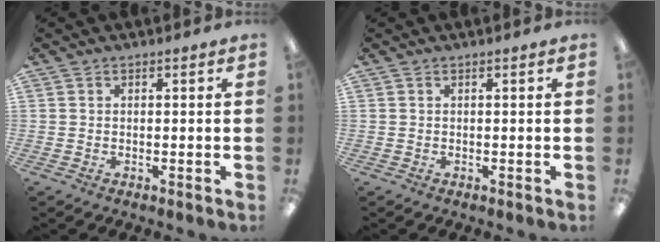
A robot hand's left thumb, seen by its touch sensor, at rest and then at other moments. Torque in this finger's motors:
{"motor_torque": [0.00, 0.00, -0.01, 0.01, 0.00]}